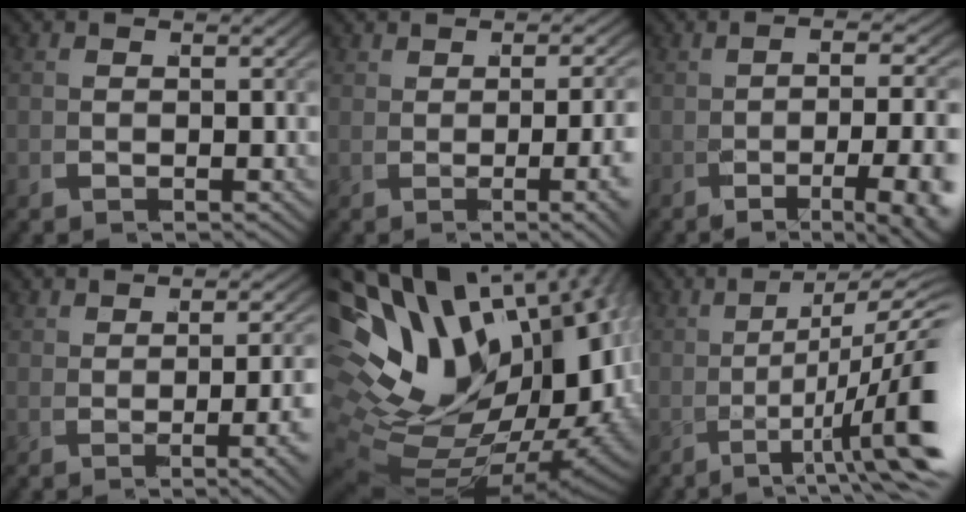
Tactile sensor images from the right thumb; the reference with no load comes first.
{"total": 2.5, "force": [-0.3, 0.2, 2.4], "torque": [-0.038, -0.005, 0.000]}
{"total": 5.9, "force": [-2.2, 0.8, 5.4], "torque": [-0.090, 0.004, -0.032]}
{"total": 1.7, "force": [0.1, -0.2, 1.7], "torque": [-0.022, -0.003, 0.007]}
{"total": 24.0, "force": [0.5, 15.6, 18.2], "torque": [-0.344, -0.028, 0.025]}
{"total": 7.5, "force": [-1.4, 1.7, 7.2], "torque": [-0.130, -0.005, -0.020]}